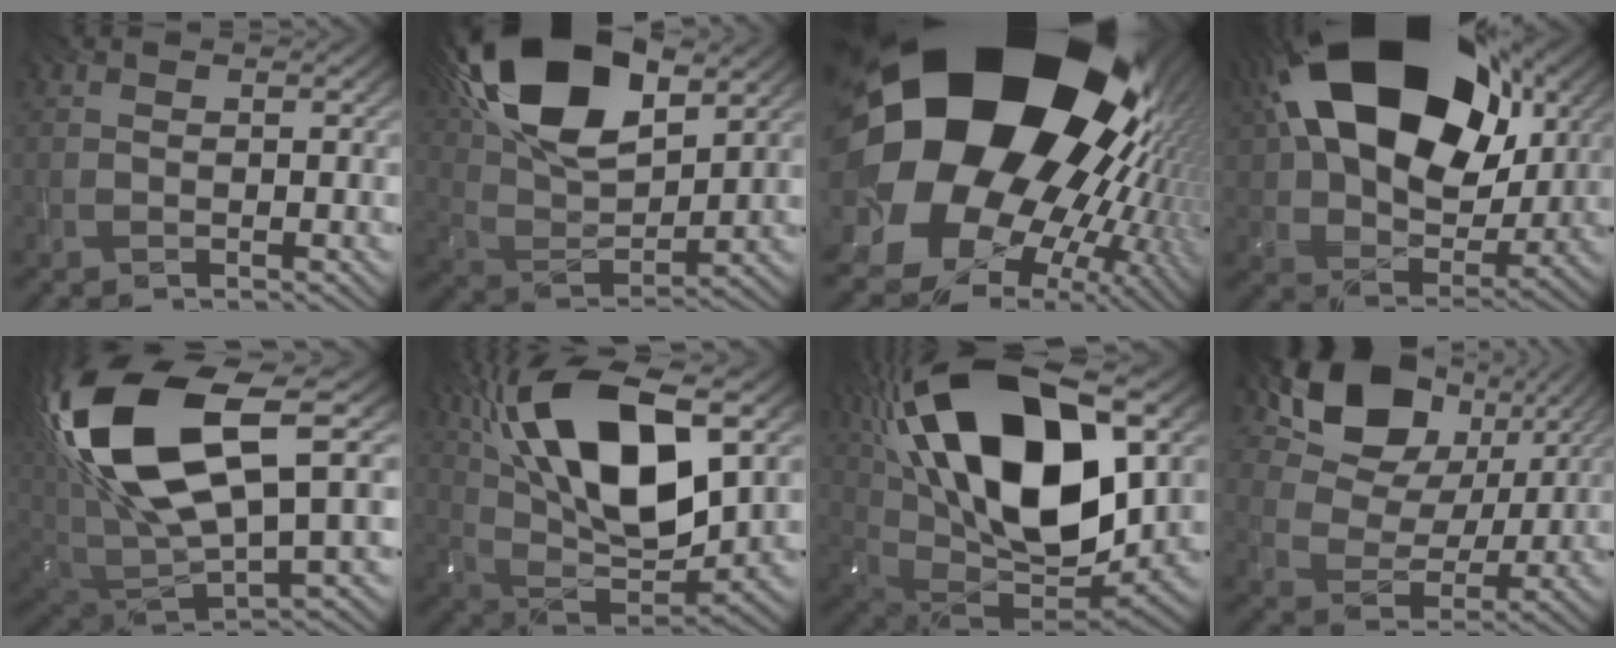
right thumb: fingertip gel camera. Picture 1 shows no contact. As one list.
[{"total": 17.9, "force": [9.1, 8.7, 12.7], "torque": [-0.276, 0.020, 0.165]}, {"total": 24.9, "force": [5.1, 20.2, 13.7], "torque": [-0.256, -0.061, 0.089]}, {"total": 21.9, "force": [7.4, 14.3, 14.9], "torque": [-0.296, 0.033, 0.128]}, {"total": 18.2, "force": [5.9, 8.6, 14.8], "torque": [-0.342, 0.002, 0.116]}, {"total": 18.8, "force": [7.0, 8.4, 15.3], "torque": [-0.314, 0.027, 0.117]}, {"total": 22.1, "force": [7.3, 11.3, 17.6], "torque": [-0.376, 0.042, 0.129]}, {"total": 15.0, "force": [7.9, 9.9, 8.1], "torque": [-0.158, 0.015, 0.135]}]